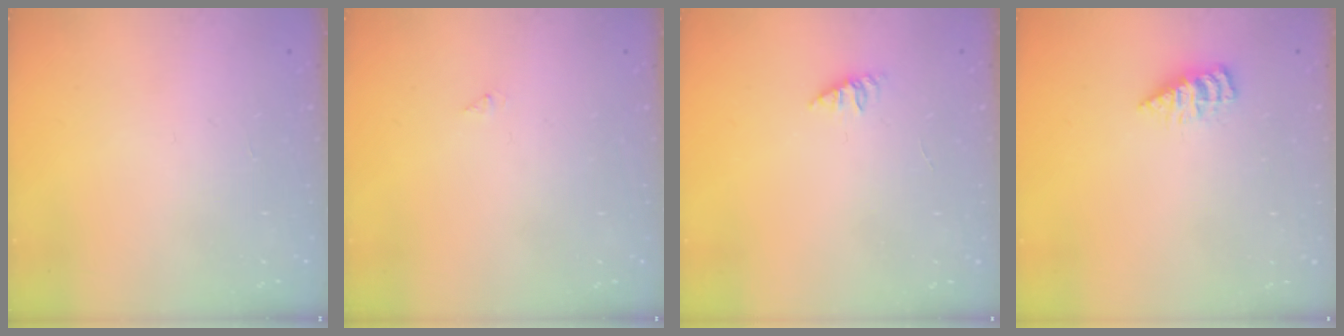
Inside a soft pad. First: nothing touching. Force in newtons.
{"total": 0.0}
{"total": 1.6, "press": 1.6, "slide": 0.4}
{"total": 2.4, "press": 2.4, "slide": 0.3}